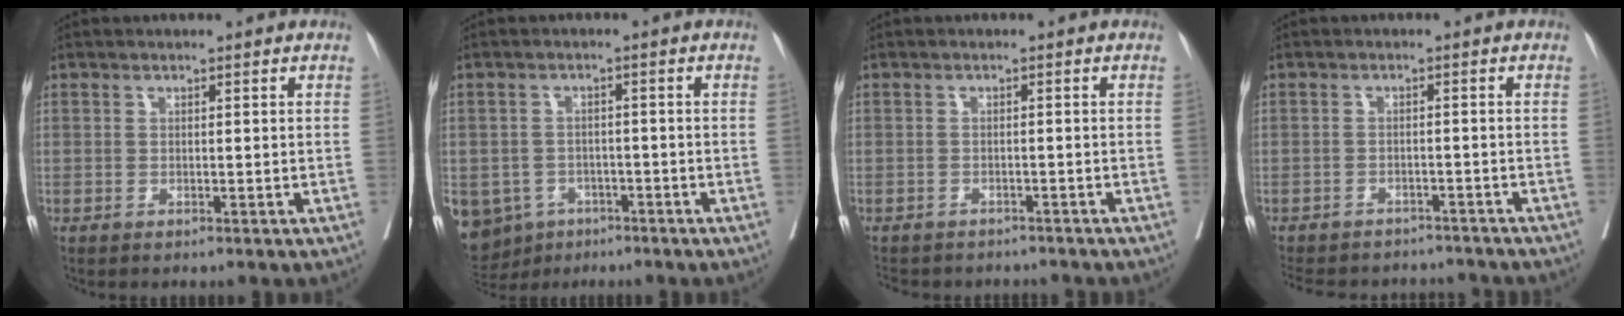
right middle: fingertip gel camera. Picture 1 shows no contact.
{"total": 10.5, "force": [-5.6, 8.4, 2.6], "torque": [-0.079, 0.000, -0.075]}
{"total": 9.1, "force": [-8.0, 3.6, 2.5], "torque": [-0.049, -0.002, -0.098]}
{"total": 12.5, "force": [-10.9, 5.4, 2.6], "torque": [-0.057, 0.007, -0.130]}